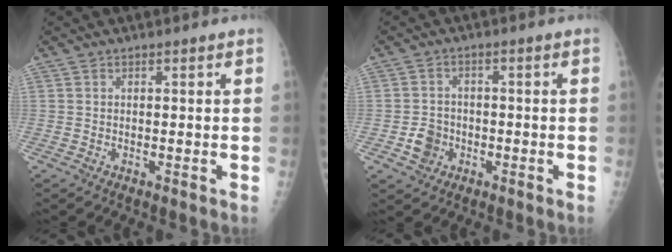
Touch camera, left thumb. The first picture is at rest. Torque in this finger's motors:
{"motor_torque": [-0.07, 0.07, 0.04, 0.04, 0.00]}